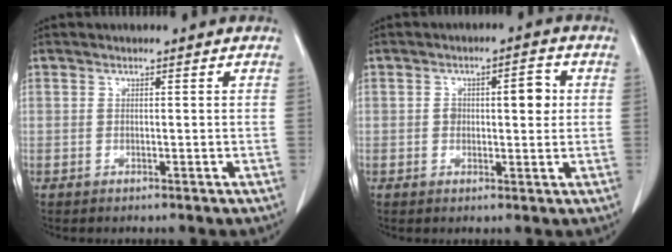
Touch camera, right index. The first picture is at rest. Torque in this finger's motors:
{"motor_torque": [0.12, 0.08, 0.08, 0.02]}